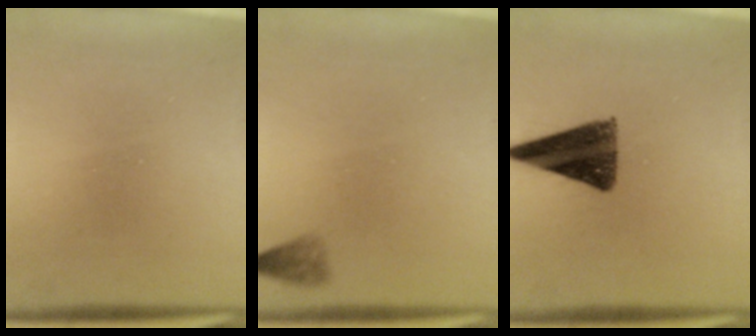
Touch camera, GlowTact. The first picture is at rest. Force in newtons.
{"total": 2.1}
{"total": 11.1}